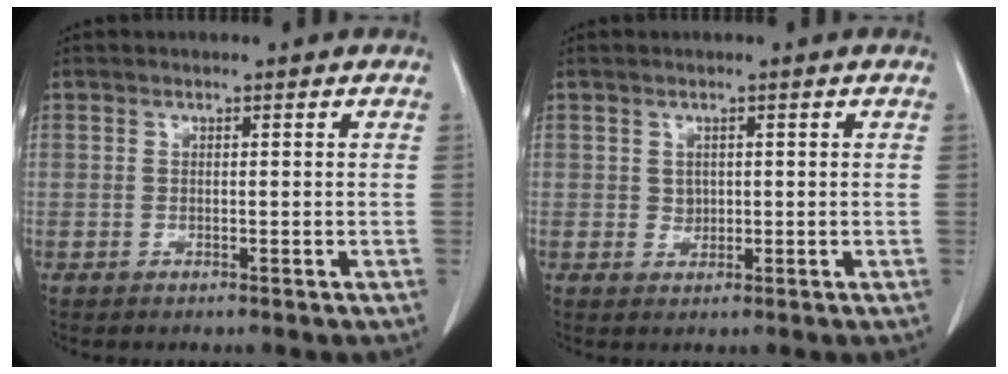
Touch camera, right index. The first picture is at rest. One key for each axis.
{"total": 1.3, "fx": 0.2, "fy": 1.1, "fz": 0.6, "tx": -0.008, "ty": -0.002, "tz": 0.007}